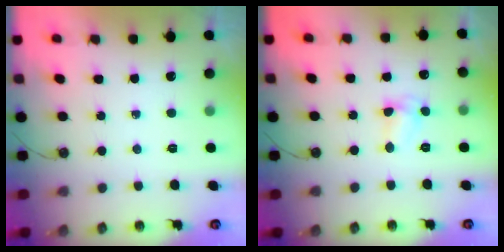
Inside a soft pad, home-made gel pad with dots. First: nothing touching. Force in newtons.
{"total": 5.2, "press": 5.2, "slide": 0.6}